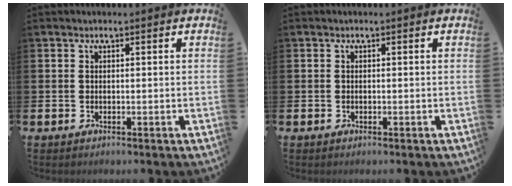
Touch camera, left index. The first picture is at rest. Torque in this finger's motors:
{"motor_torque": [-0.30, -0.07, -0.06, -0.01]}